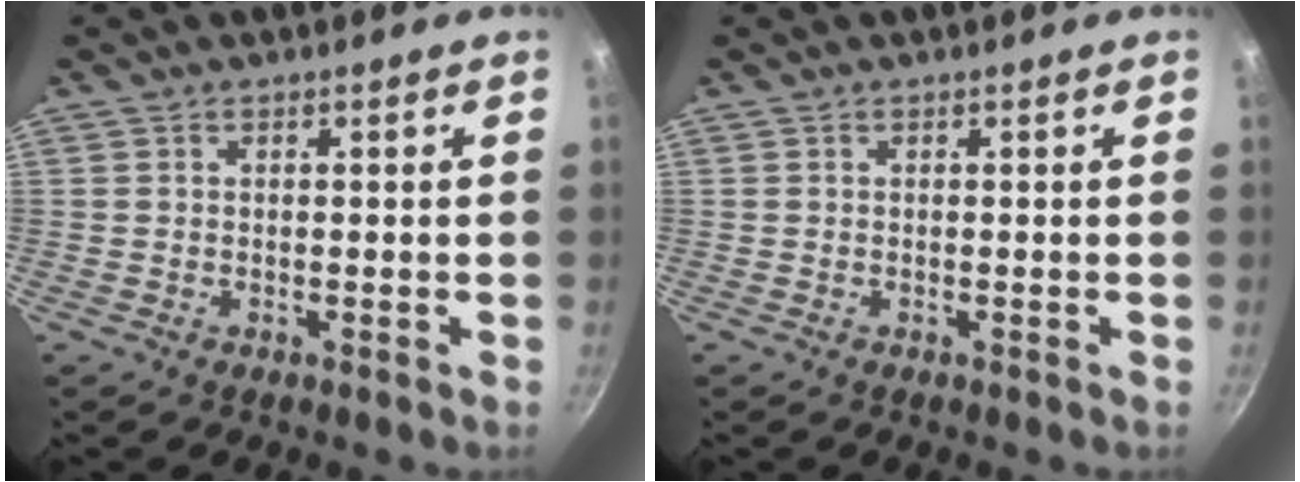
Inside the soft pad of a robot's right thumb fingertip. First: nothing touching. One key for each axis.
{"total": 0.0}